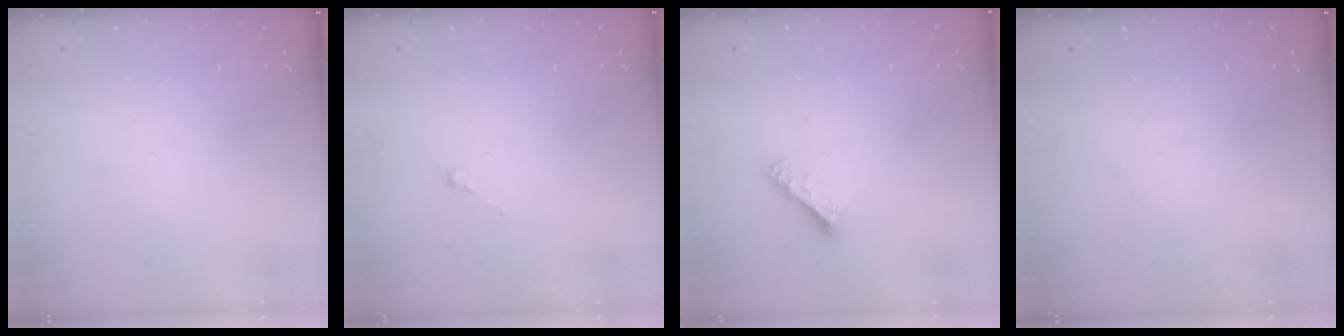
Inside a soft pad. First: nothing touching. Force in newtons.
{"total": 0.6, "press": 0.4, "slide": 0.4}
{"total": 5.5, "press": 5.5, "slide": 0.3}
{"total": 0.0}